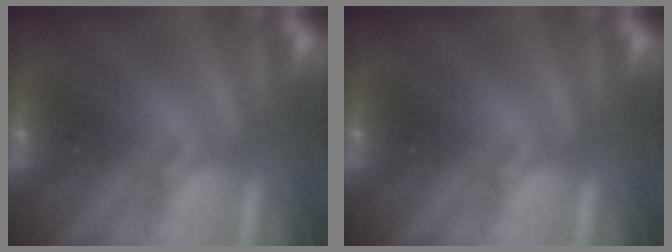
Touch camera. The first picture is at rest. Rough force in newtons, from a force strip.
{"total": 0.0}